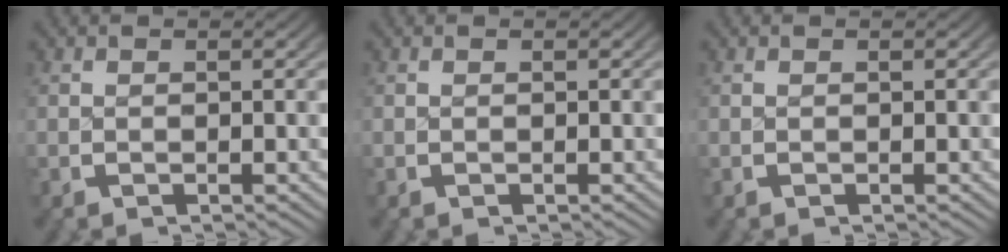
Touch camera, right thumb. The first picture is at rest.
{"total": 0.0}
{"total": 0.0}